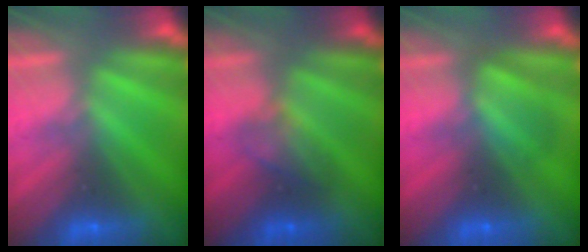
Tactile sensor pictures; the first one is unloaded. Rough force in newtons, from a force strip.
{"total": 2.3}
{"total": 2.5}